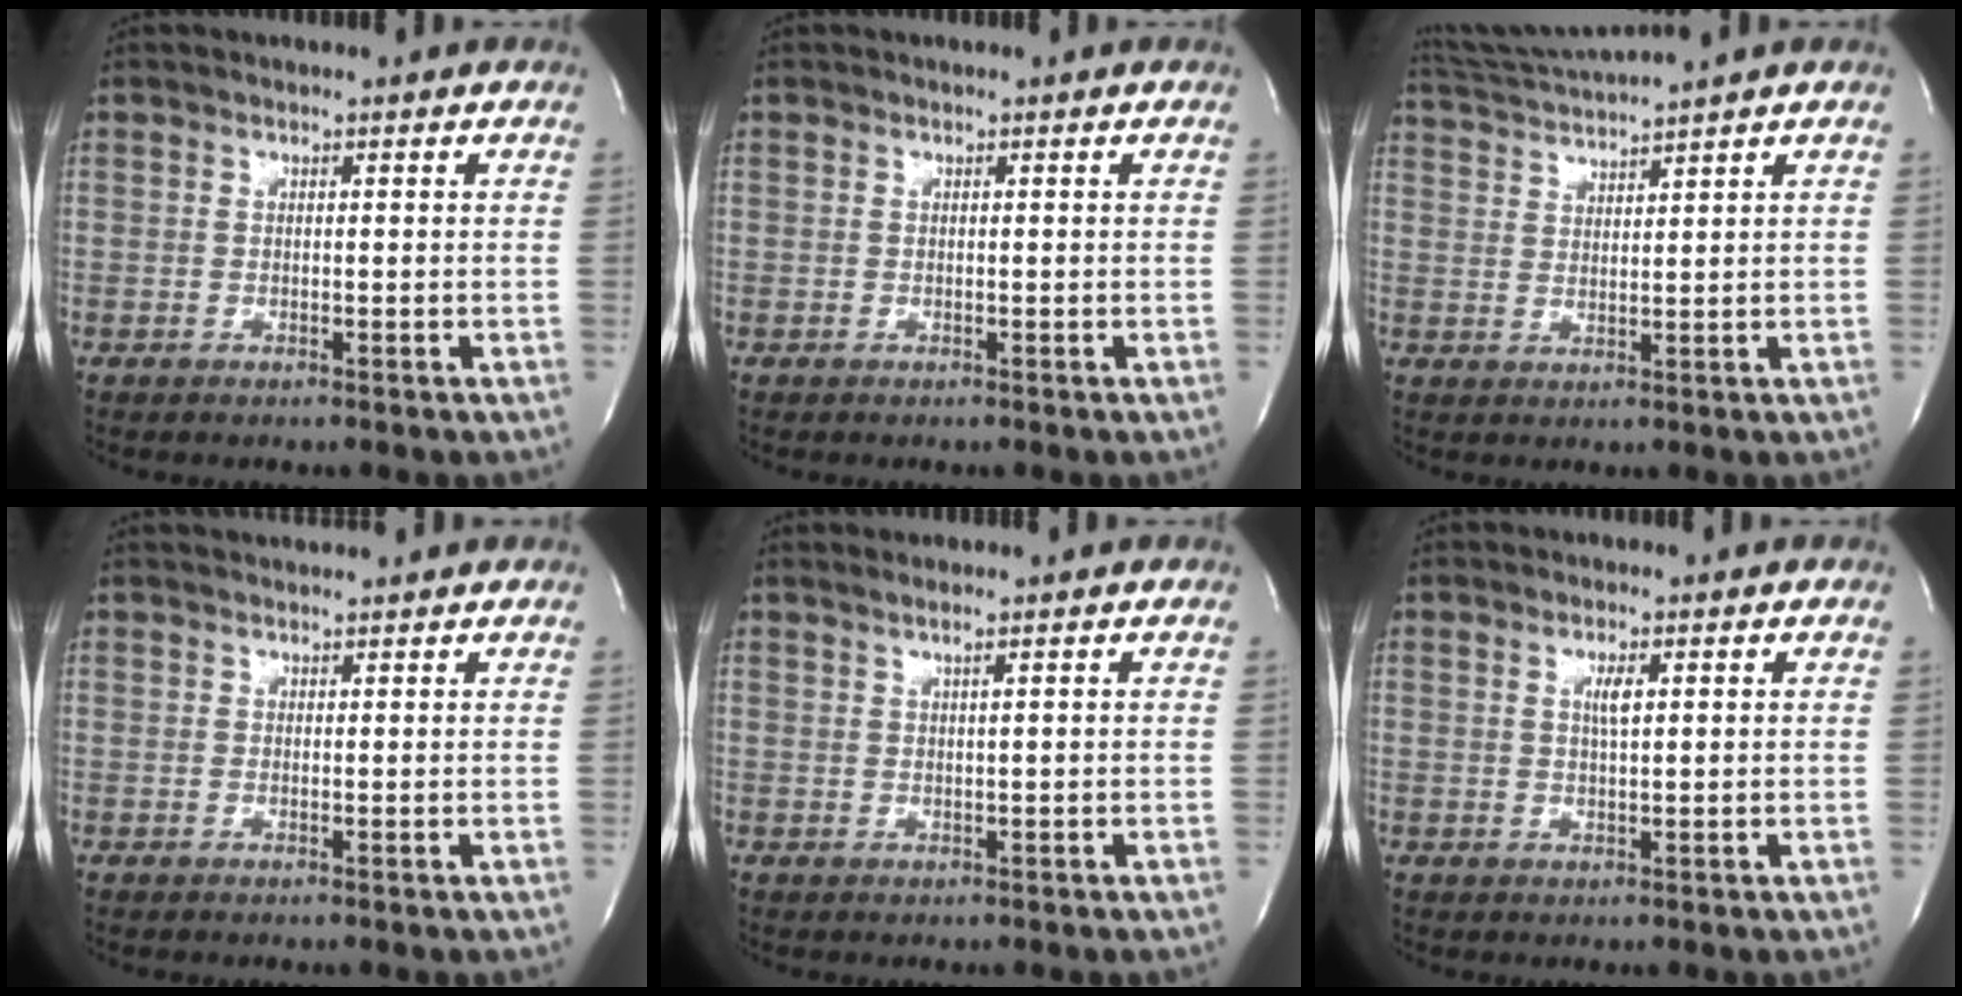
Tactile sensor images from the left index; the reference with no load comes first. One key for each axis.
{"total": 0.0}
{"total": 6.5, "fx": 5.9, "fy": -2.0, "fz": 1.8, "tx": -0.041, "ty": 0.003, "tz": 0.114}
{"total": 2.9, "fx": 2.9, "fy": -0.1, "fz": 0.5, "tx": -0.008, "ty": 0.022, "tz": 0.044}
{"total": 1.4, "fx": 0.8, "fy": -0.6, "fz": 0.9, "tx": -0.030, "ty": -0.005, "tz": 0.020}
{"total": 1.9, "fx": 0.5, "fy": 0.2, "fz": 1.8, "tx": -0.040, "ty": -0.005, "tz": 0.009}